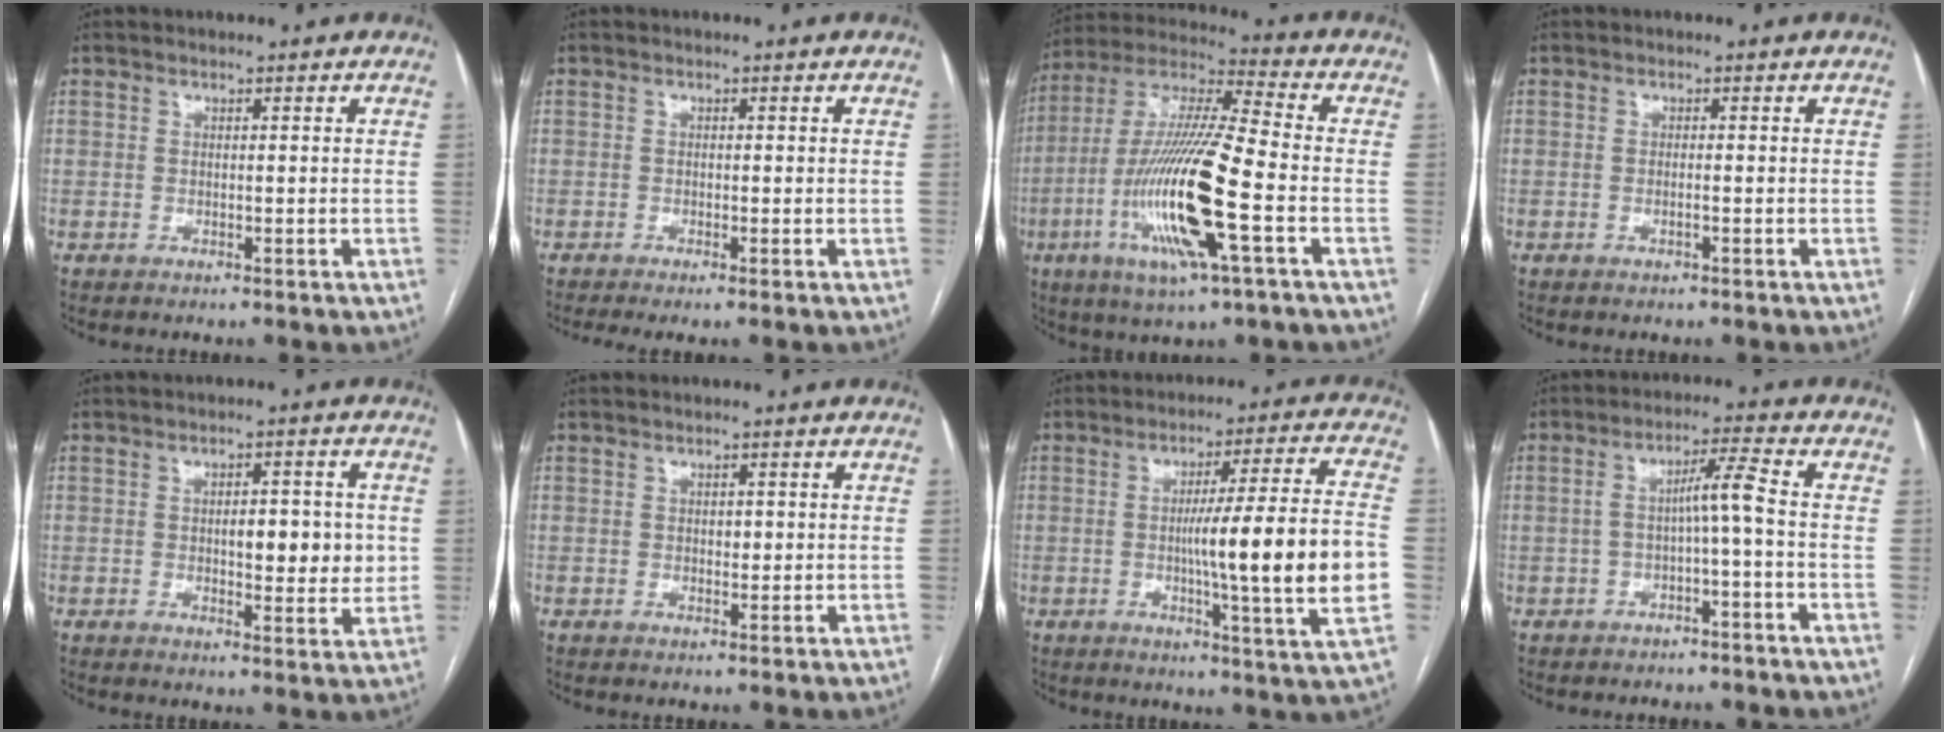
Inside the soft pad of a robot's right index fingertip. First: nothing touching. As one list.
[{"total": 1.8, "force": [-1.0, 0.2, 1.5], "torque": [-0.030, -0.005, -0.019]}, {"total": 19.2, "force": [-5.5, 1.4, 18.3], "torque": [-0.381, -0.015, -0.103]}, {"total": 0.7, "force": [-0.2, 0.0, 0.6], "torque": [-0.013, 0.002, -0.002]}, {"total": 7.0, "force": [0.4, 2.7, 6.5], "torque": [-0.084, 0.001, 0.009]}, {"total": 1.3, "force": [0.2, 0.8, 0.9], "torque": [-0.011, 0.001, 0.004]}, {"total": 17.0, "force": [-1.9, -1.0, 16.9], "torque": [-0.249, -0.002, -0.034]}, {"total": 4.8, "force": [-1.1, -0.3, 4.7], "torque": [-0.080, 0.024, -0.014]}]